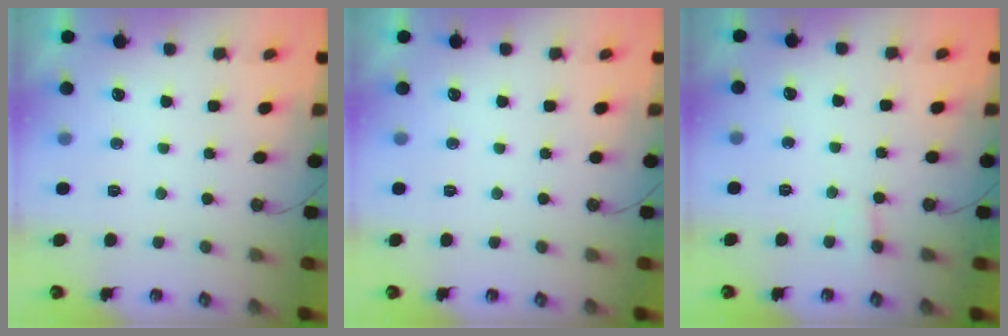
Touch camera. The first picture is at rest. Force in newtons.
{"total": 0.0}
{"total": 3.3, "press": 3.3, "slide": 0.3}